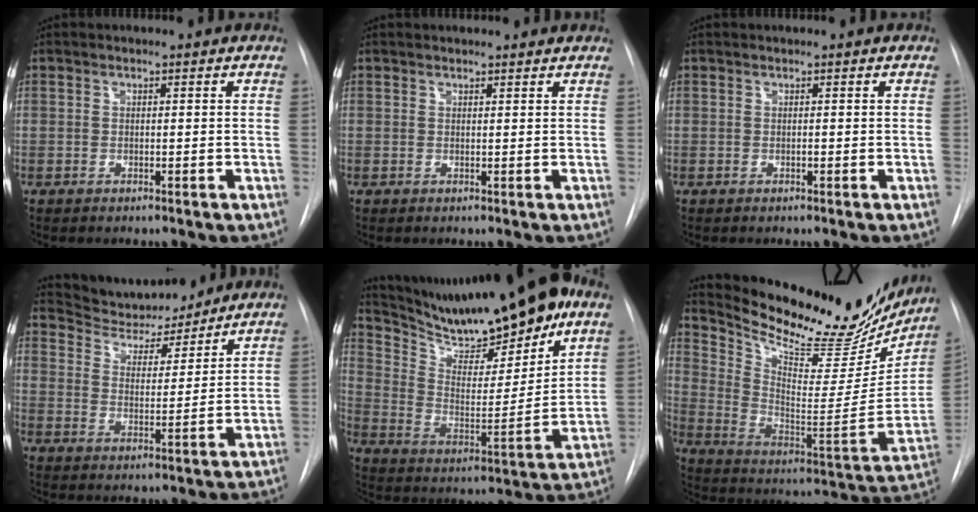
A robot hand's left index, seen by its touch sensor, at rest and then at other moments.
{"total": 4.1, "force": [3.9, 0.5, 0.8], "torque": [-0.013, 0.022, 0.043]}
{"total": 0.0}
{"total": 10.8, "force": [10.2, 2.7, 2.3], "torque": [-0.037, -0.001, 0.171]}
{"total": 22.5, "force": [17.6, 3.5, 13.5], "torque": [-0.230, -0.003, 0.286]}
{"total": 28.4, "force": [24.6, 7.8, 11.8], "torque": [-0.197, -0.058, 0.346]}